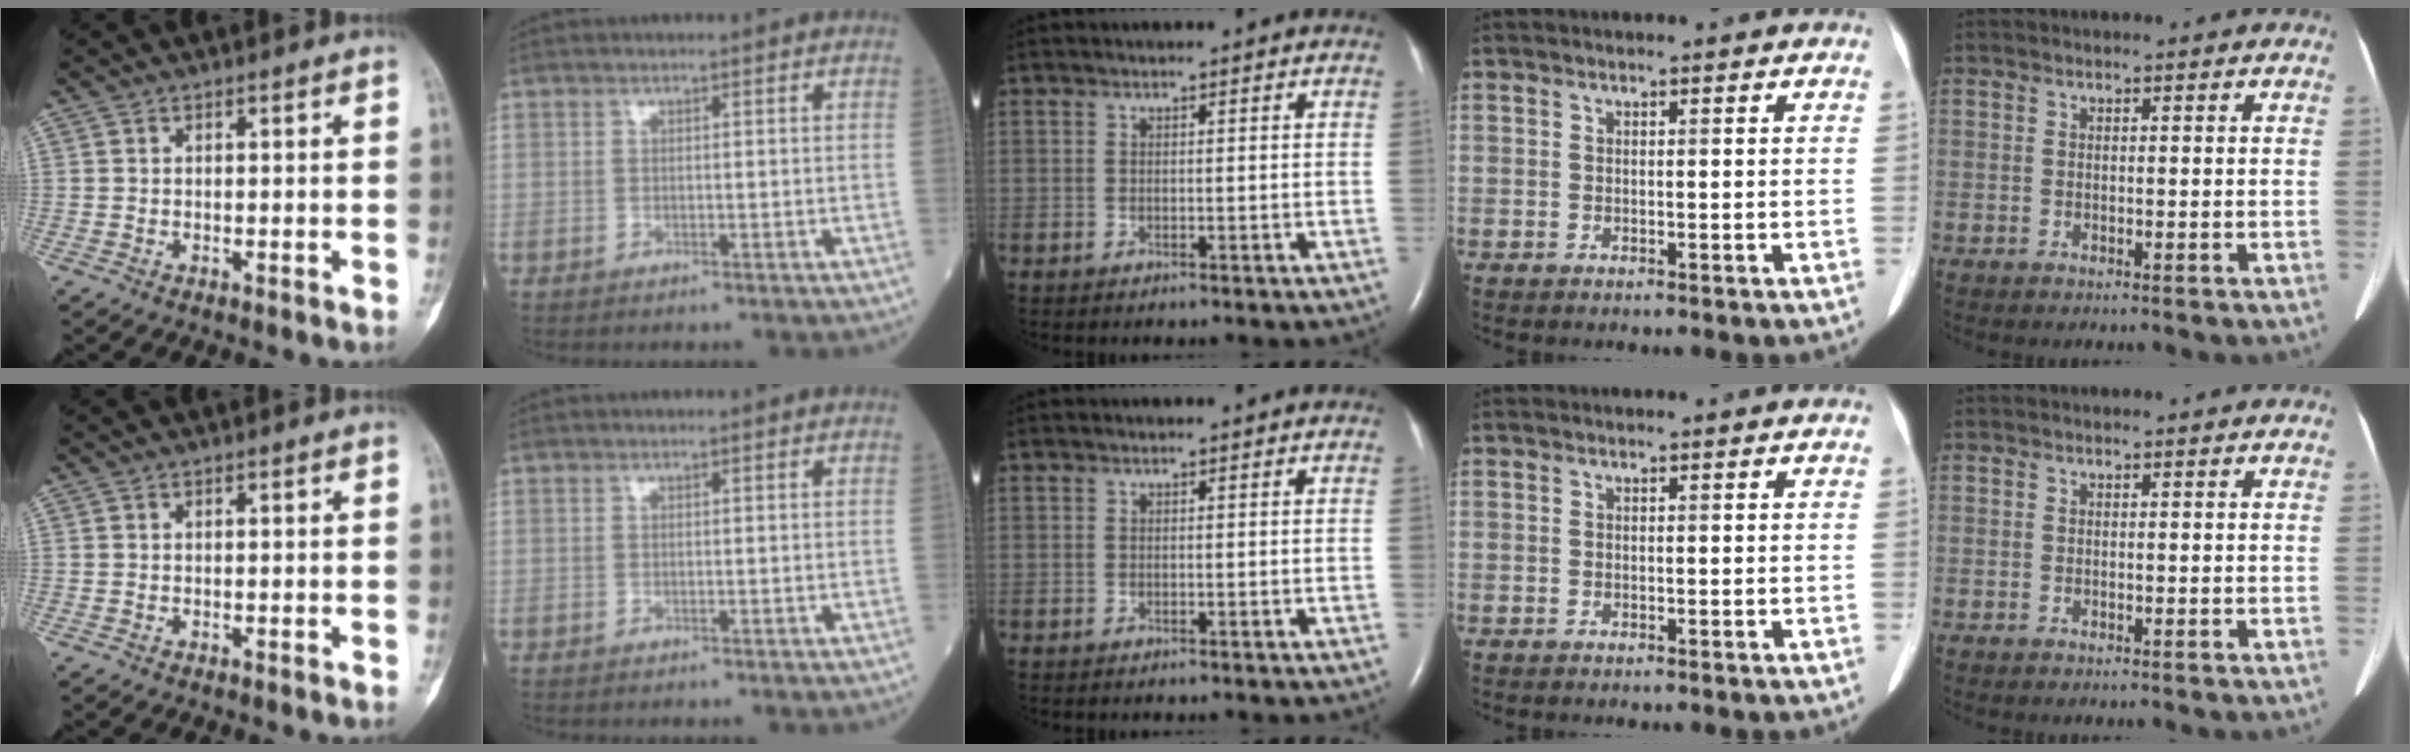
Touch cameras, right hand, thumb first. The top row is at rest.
{}